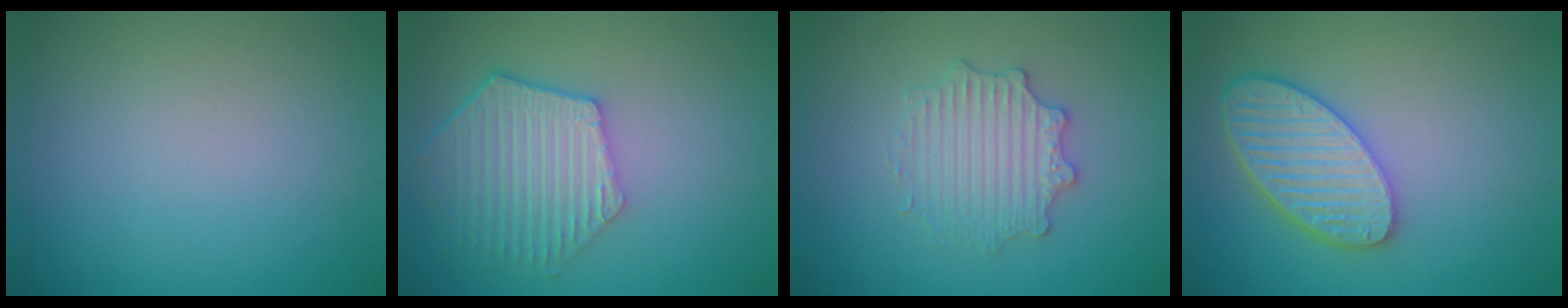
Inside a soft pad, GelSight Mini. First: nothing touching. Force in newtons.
{"total": 5.7, "press": 4.6, "slide": 3.4}
{"total": 3.0, "press": 2.9, "slide": 0.4}
{"total": 5.3, "press": 4.7, "slide": 2.5}